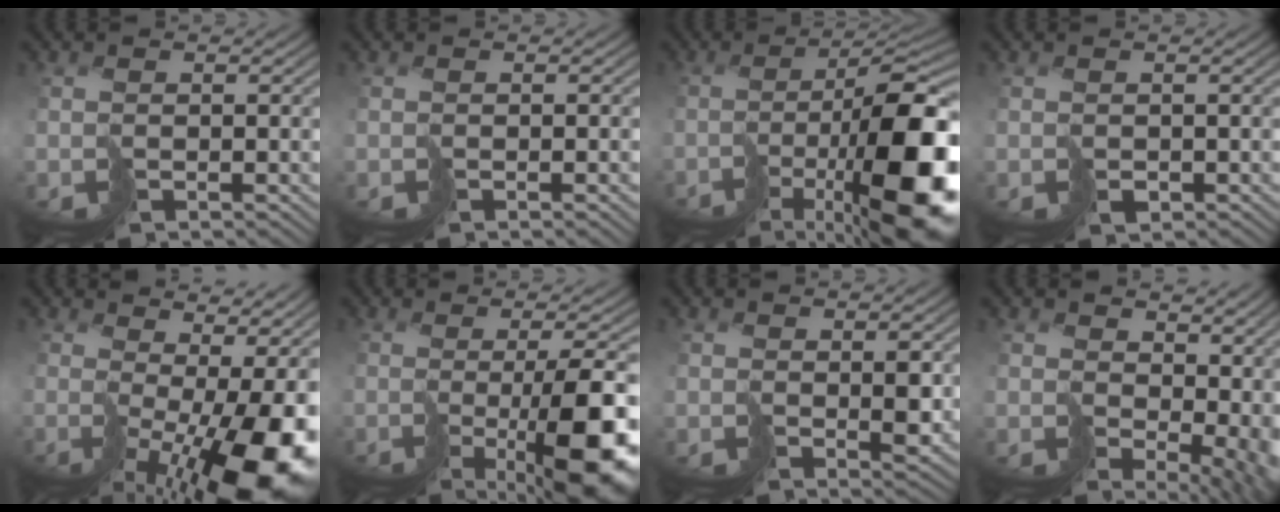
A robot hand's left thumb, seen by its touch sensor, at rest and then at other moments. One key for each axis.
{"total": 1.4, "fx": -0.4, "fy": 0.1, "fz": 1.3, "tx": -0.019, "ty": -0.001, "tz": -0.009}
{"total": 16.9, "fx": -6.8, "fy": 5.3, "fz": 14.5, "tx": -0.231, "ty": -0.015, "tz": -0.109}
{"total": 0.8, "fx": -0.3, "fy": 0.6, "fz": 0.4, "tx": -0.008, "ty": -0.004, "tz": -0.004}
{"total": 15.6, "fx": -2.3, "fy": 6.4, "fz": 14.1, "tx": -0.198, "ty": -0.035, "tz": -0.016}
{"total": 12.8, "fx": -3.7, "fy": 3.5, "fz": 11.7, "tx": -0.168, "ty": -0.015, "tz": -0.055}
{"total": 2.7, "fx": 0.5, "fy": 0.9, "fz": 2.5, "tx": -0.047, "ty": -0.007, "tz": 0.009}
{"total": 11.7, "fx": 2.4, "fy": 7.5, "fz": 8.7, "tx": -0.119, "ty": -0.036, "tz": 0.080}